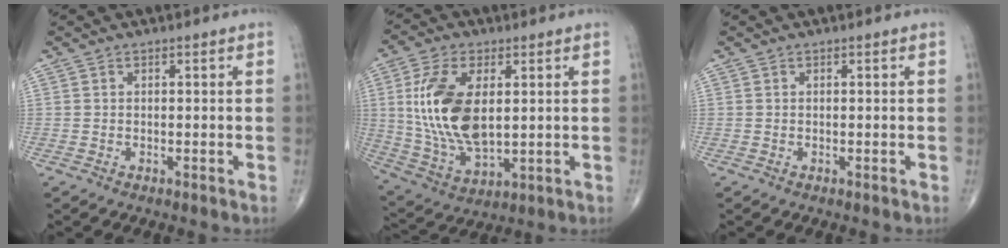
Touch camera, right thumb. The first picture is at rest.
{"total": 16.5, "force": [2.7, 8.6, 13.8], "torque": [-0.273, -0.014, 0.062]}
{"total": 0.0}